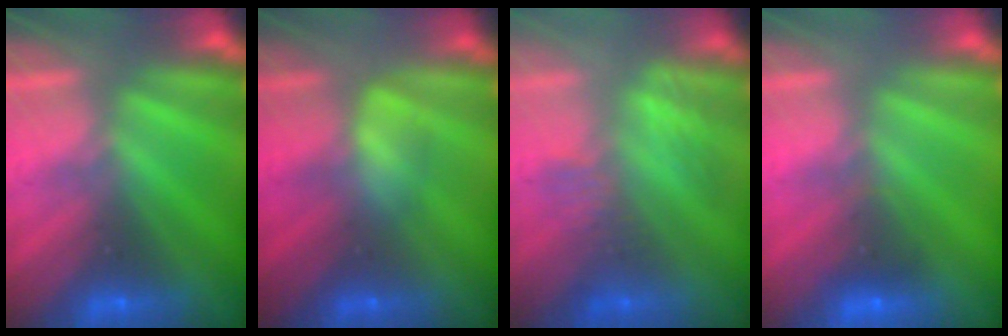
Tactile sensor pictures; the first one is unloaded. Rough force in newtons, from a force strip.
{"total": 2.6}
{"total": 2.8}
{"total": 1.8}